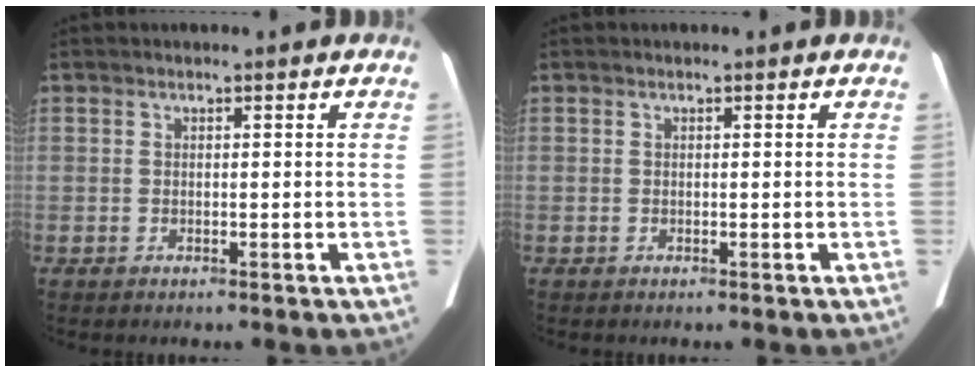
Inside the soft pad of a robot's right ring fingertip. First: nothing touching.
{"total": 0.0}